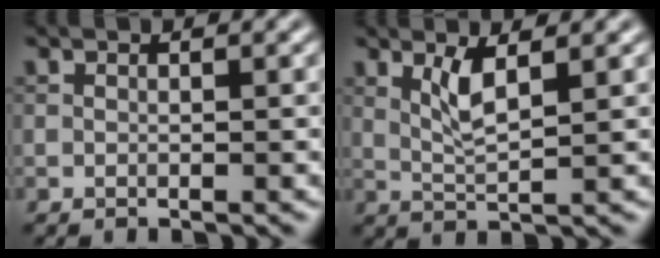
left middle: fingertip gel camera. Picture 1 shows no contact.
{"total": 2.6, "force": [1.1, 0.5, 2.3], "torque": [-0.049, -0.003, 0.024]}